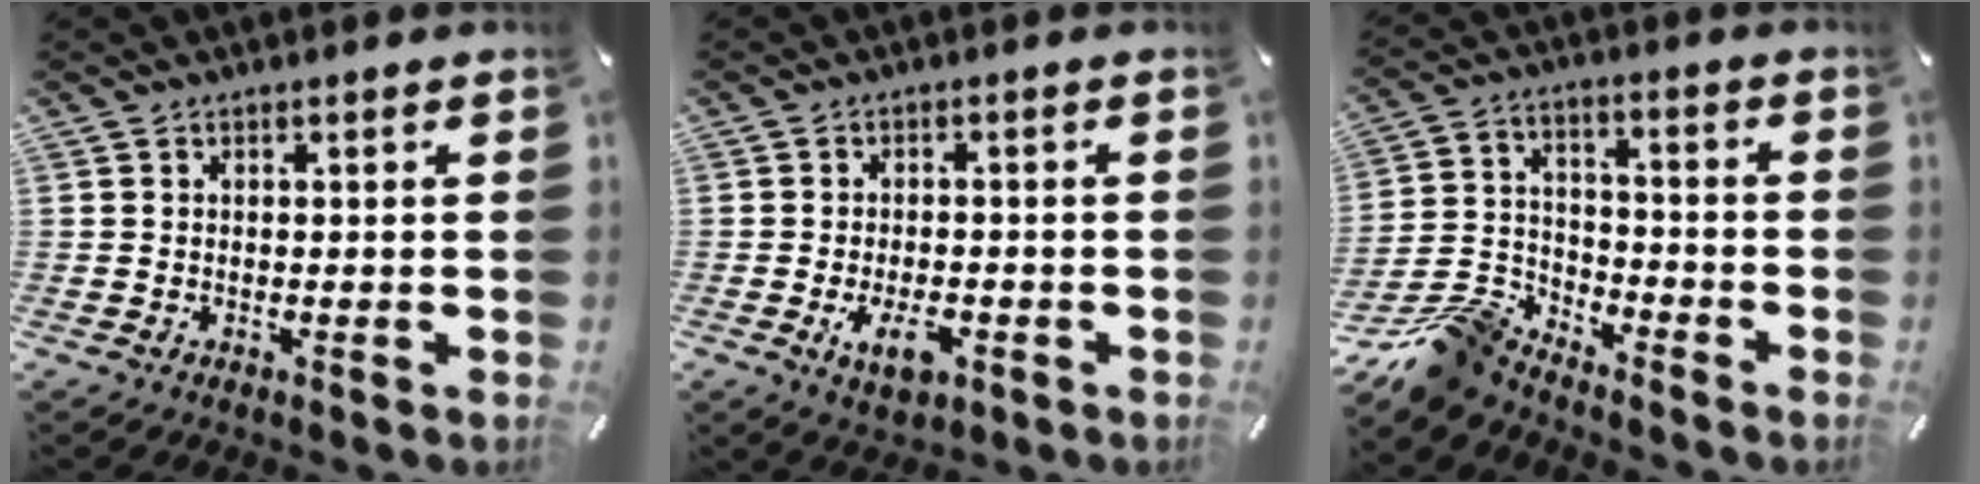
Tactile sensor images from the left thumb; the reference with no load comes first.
{"total": 6.0, "force": [-2.3, 3.1, 4.6], "torque": [-0.099, 0.003, -0.043]}
{"total": 11.7, "force": [-10.4, 3.9, 3.6], "torque": [-0.074, 0.046, -0.203]}